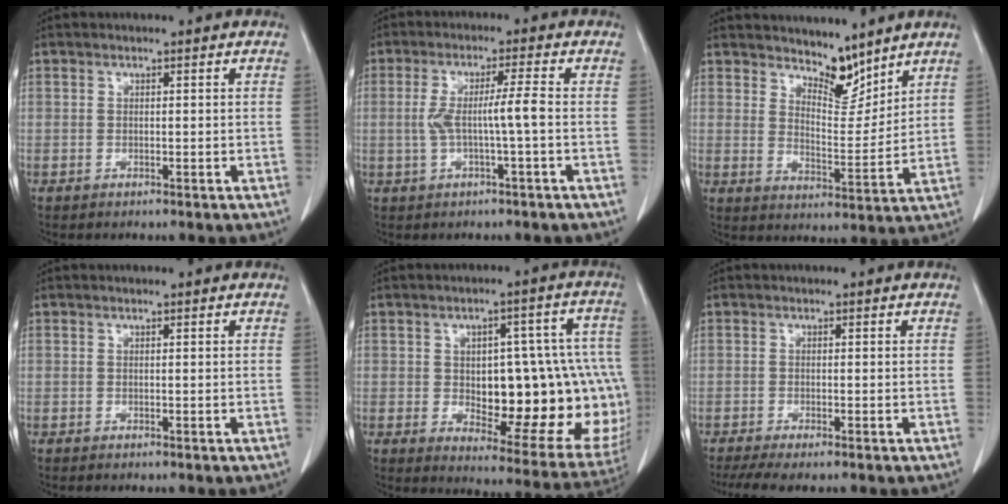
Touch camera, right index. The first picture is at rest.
{"total": 5.3, "force": [-0.6, -0.3, 5.3], "torque": [-0.103, 0.010, -0.009]}
{"total": 6.7, "force": [5.9, 2.0, 2.6], "torque": [-0.039, -0.012, 0.107]}
{"total": 0.0}
{"total": 22.8, "force": [-1.3, 9.3, 20.8], "torque": [-0.192, 0.034, 0.018]}
{"total": 5.2, "force": [-4.1, 0.5, 3.2], "torque": [-0.050, -0.013, -0.066]}